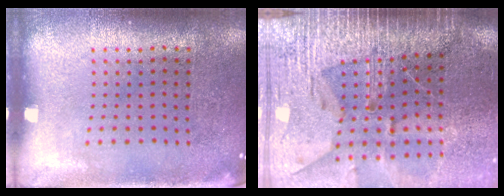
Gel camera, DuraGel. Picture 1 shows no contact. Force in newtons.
{"total": 4.0, "press": 3.5, "slide": 2.0}